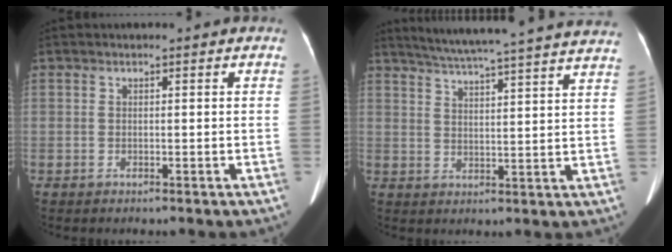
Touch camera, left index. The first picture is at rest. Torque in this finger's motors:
{"motor_torque": [-0.15, -1.65, -0.09, 0.03]}